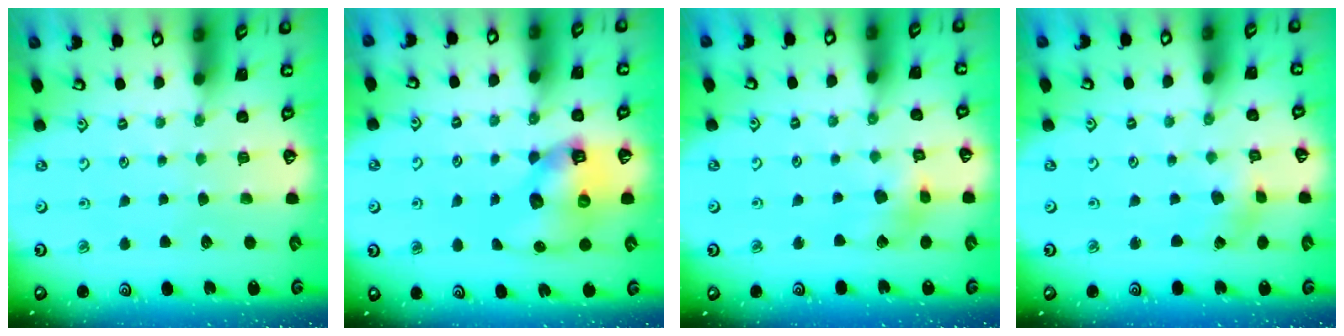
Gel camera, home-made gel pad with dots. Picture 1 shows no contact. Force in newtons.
{"total": 10.7, "press": 10.6, "slide": 1.6}
{"total": 7.2, "press": 7.2, "slide": 0.9}
{"total": 1.1, "press": 1.1, "slide": 0.3}